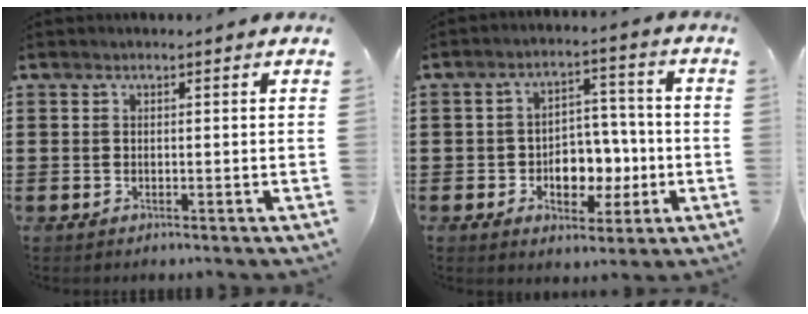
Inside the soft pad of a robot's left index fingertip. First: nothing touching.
{"total": 6.5, "force": [-1.6, 5.0, 3.8], "torque": [-0.062, 0.011, -0.030]}